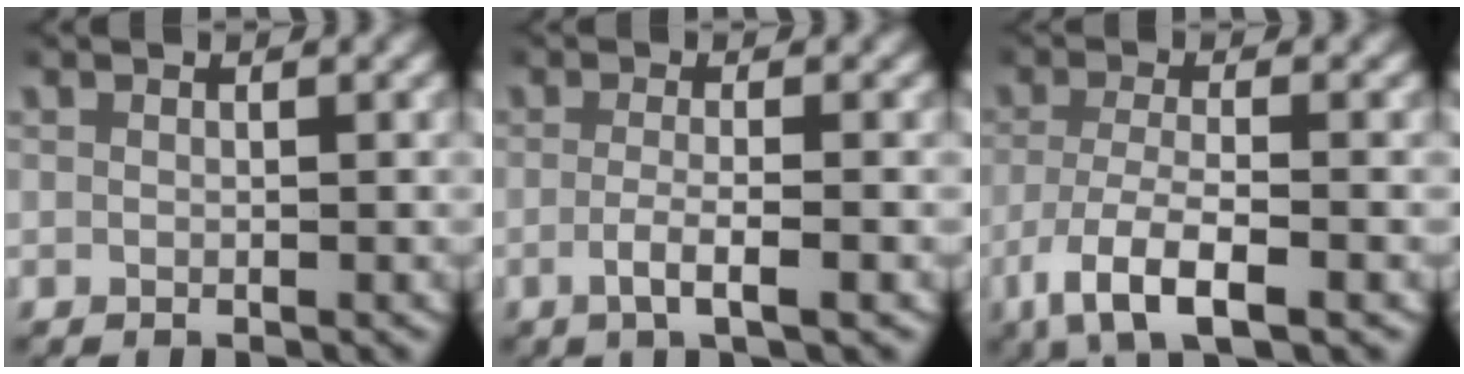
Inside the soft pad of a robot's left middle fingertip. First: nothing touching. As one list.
[{"total": 2.6, "force": [-1.2, 0.1, 2.3], "torque": [-0.055, -0.011, -0.018]}, {"total": 5.4, "force": [-2.6, 1.9, 4.3], "torque": [-0.091, -0.017, -0.037]}]